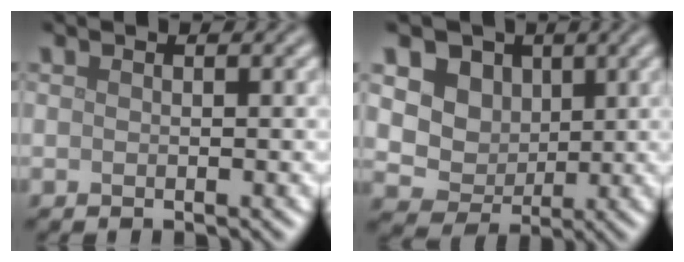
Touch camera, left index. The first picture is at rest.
{"total": 7.6, "force": [2.8, 6.1, 3.6], "torque": [-0.070, 0.005, 0.040]}